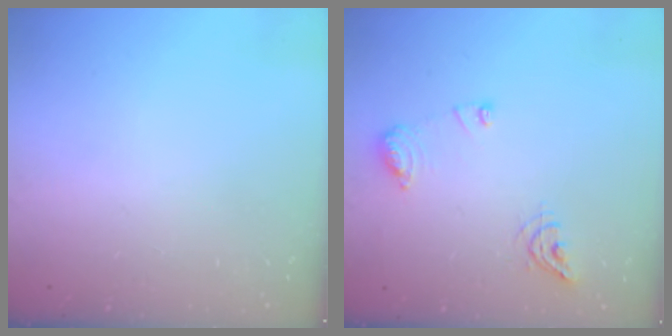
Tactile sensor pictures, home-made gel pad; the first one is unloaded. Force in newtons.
{"total": 9.0, "press": 9.0, "slide": 0.7}